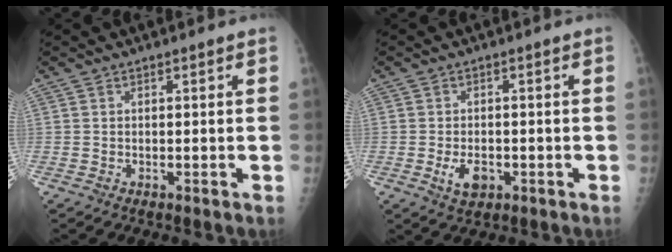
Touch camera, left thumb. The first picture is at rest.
{"total": 4.2, "force": [-1.4, 2.7, 3.0], "torque": [-0.046, -0.001, -0.017]}